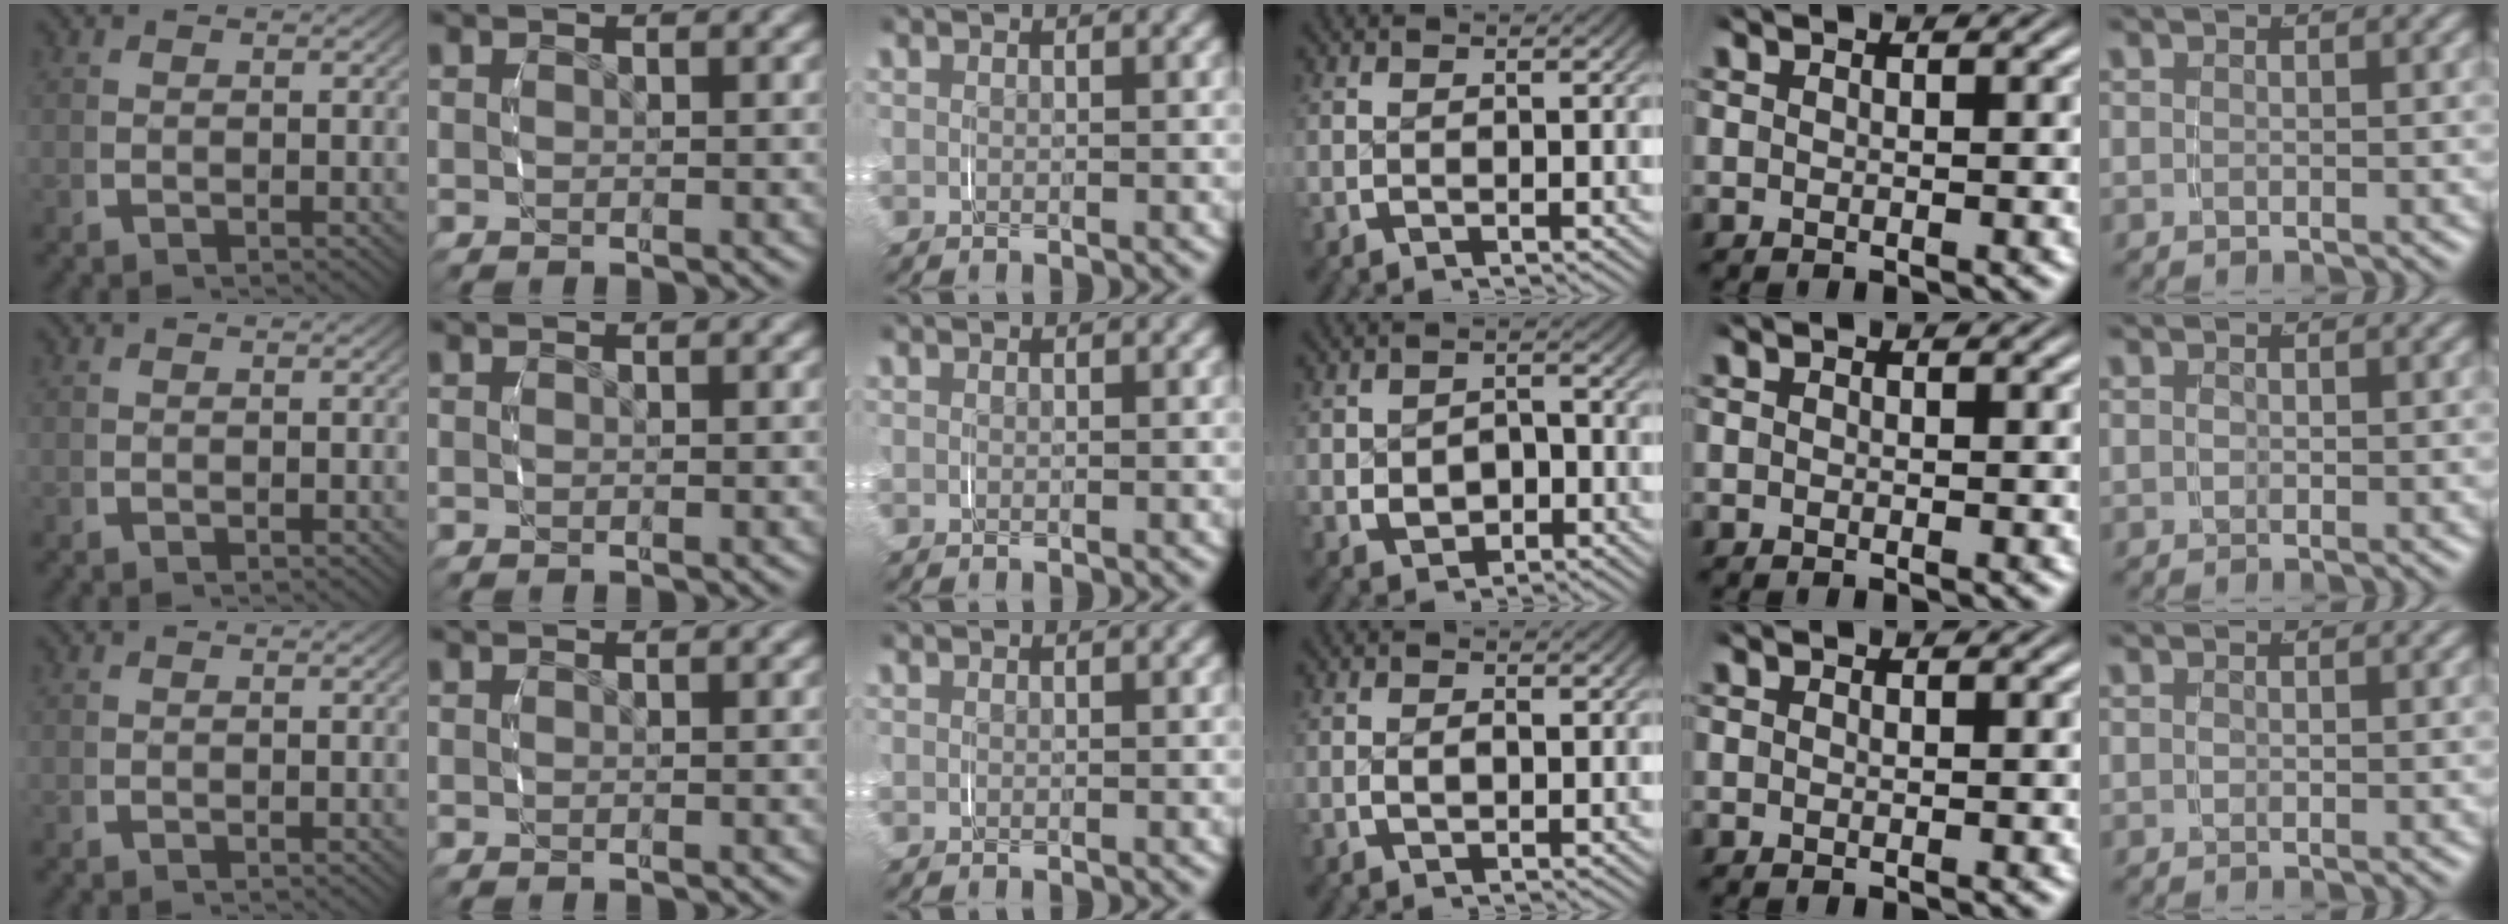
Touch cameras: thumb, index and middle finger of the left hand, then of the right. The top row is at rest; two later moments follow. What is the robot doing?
{"motion": "grasp_and_lifting", "object": "paper"}